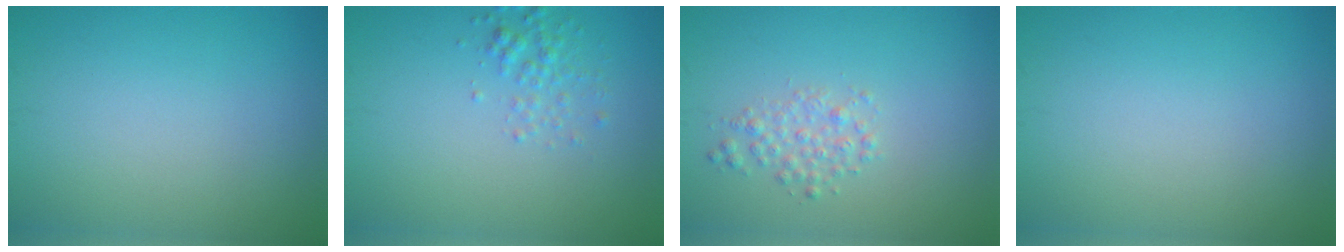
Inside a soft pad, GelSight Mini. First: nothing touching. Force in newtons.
{"total": 1.6, "press": 1.6, "slide": 0.1}
{"total": 1.8, "press": 1.8, "slide": 0.1}
{"total": 0.0}